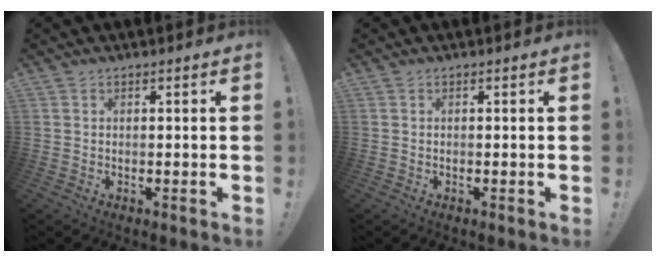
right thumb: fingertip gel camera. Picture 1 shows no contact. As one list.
[{"total": 0.0}]